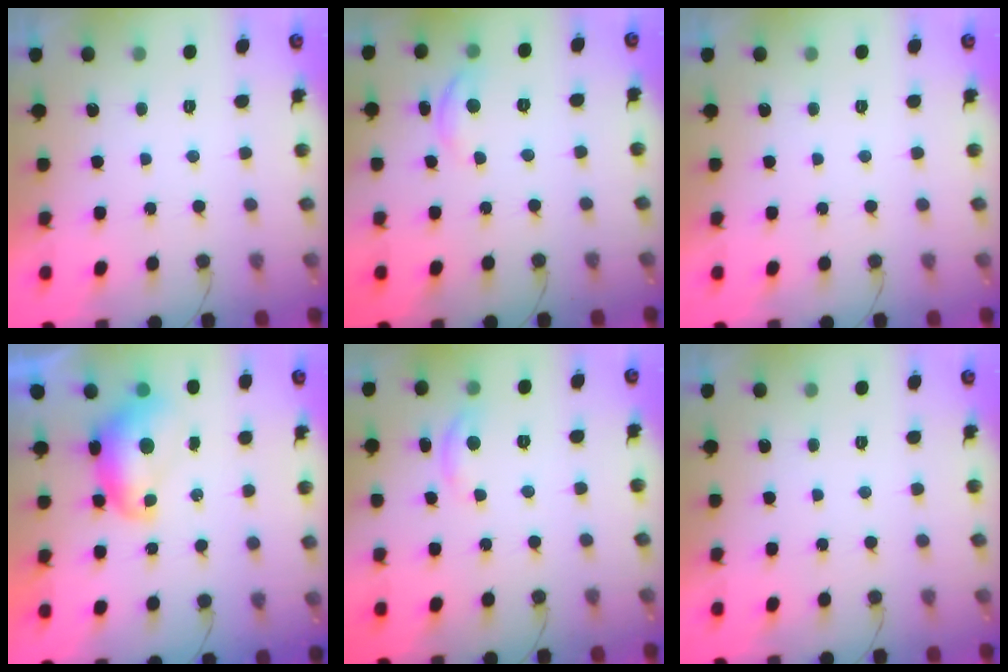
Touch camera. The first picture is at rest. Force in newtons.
{"total": 5.4, "press": 5.4, "slide": 0.3}
{"total": 0.0}
{"total": 8.5, "press": 8.4, "slide": 0.9}
{"total": 4.8, "press": 4.7, "slide": 0.3}
{"total": 0.0}